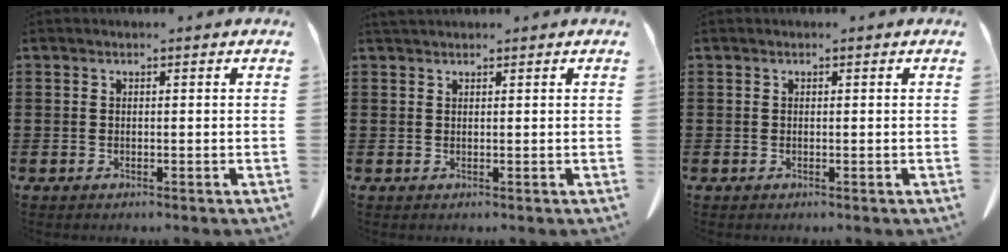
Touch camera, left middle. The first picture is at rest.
{"total": 1.1, "force": [1.0, 0.2, 0.3], "torque": [-0.009, 0.000, 0.020]}
{"total": 0.0}